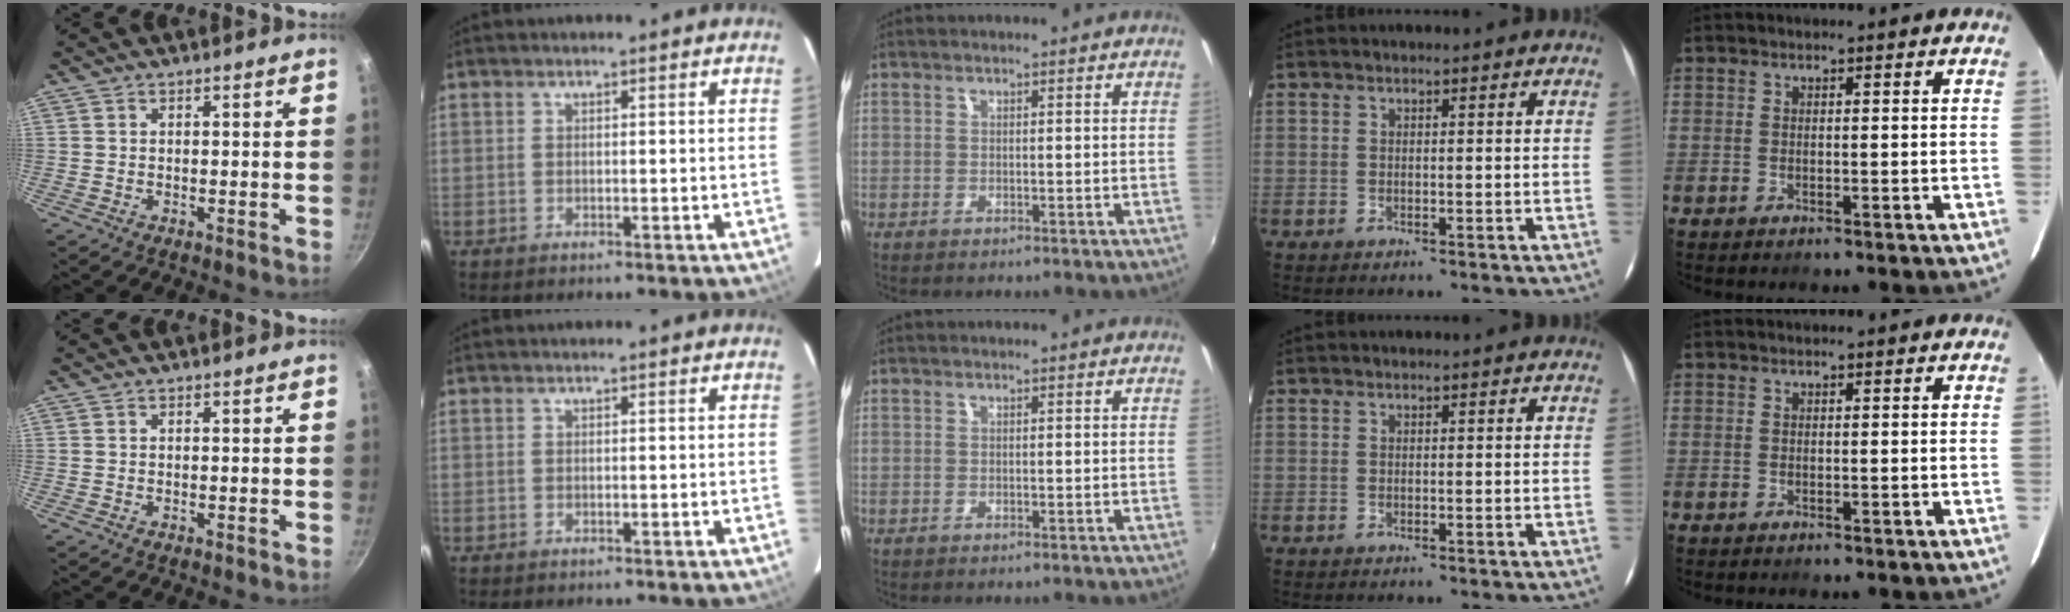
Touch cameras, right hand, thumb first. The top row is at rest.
{}